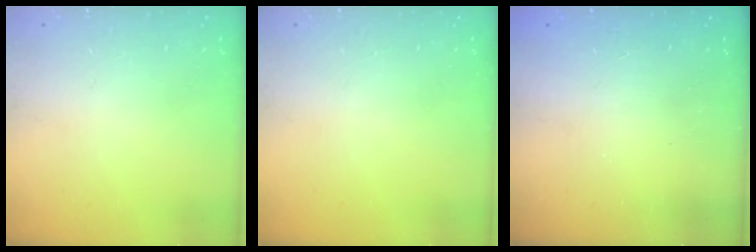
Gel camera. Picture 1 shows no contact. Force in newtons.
{"total": 0.0}
{"total": 2.3, "press": 2.2, "slide": 0.8}